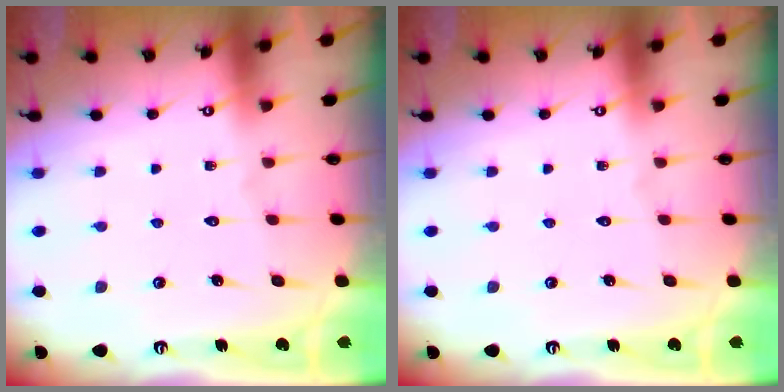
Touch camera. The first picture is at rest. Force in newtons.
{"total": 0.0}